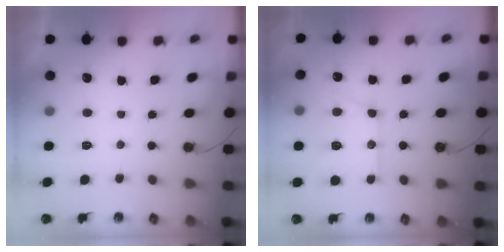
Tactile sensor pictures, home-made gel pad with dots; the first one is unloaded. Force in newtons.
{"total": 13.0, "press": 12.9, "slide": 1.3}